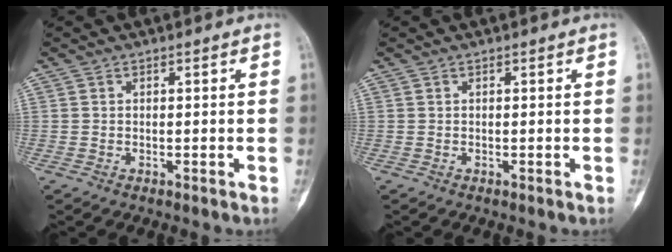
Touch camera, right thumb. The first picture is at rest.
{"total": 0.0}